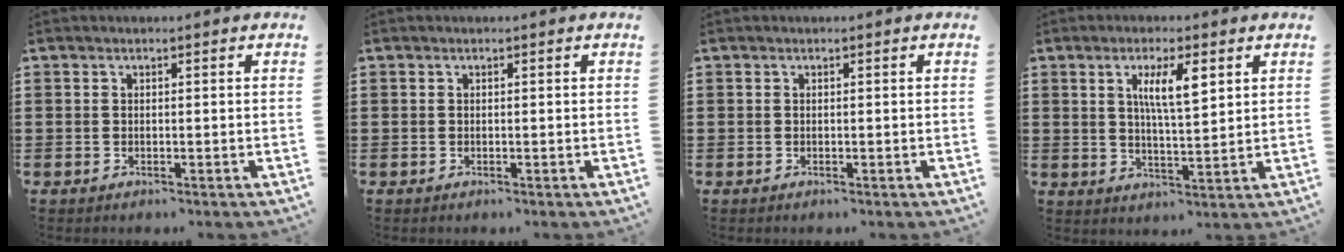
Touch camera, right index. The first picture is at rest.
{"total": 0.0}
{"total": 0.0}
{"total": 6.2, "force": [2.4, 1.5, 5.5], "torque": [-0.107, 0.005, 0.036]}